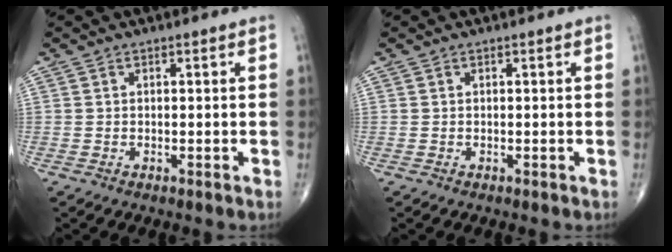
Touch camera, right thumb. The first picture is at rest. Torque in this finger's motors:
{"motor_torque": [0.00, 0.00, 0.00, 0.00, 0.00]}